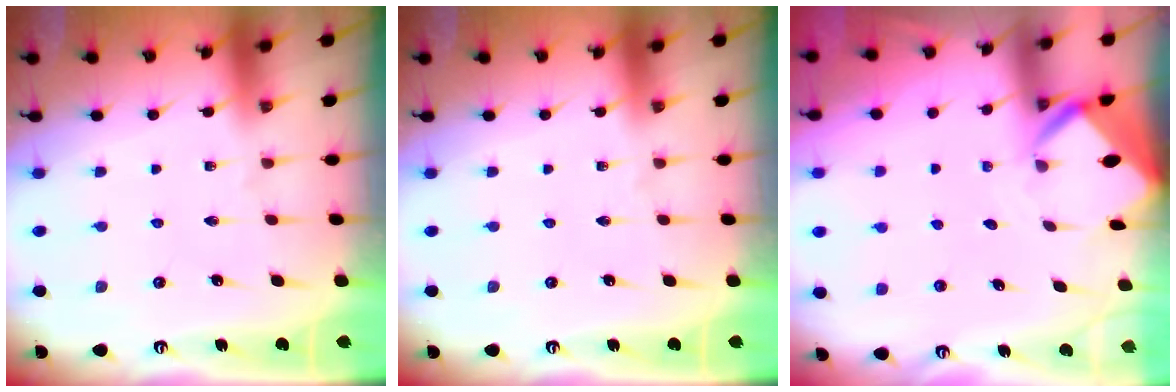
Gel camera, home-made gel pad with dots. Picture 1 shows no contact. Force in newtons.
{"total": 0.0}
{"total": 3.1, "press": 3.1, "slide": 0.2}